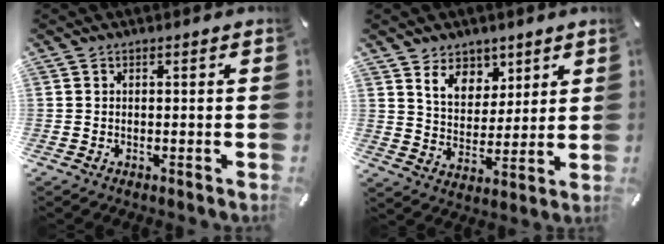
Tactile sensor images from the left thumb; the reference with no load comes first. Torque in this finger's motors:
{"motor_torque": [-0.67, 0.65, 1.24, -1.45, 0.16]}